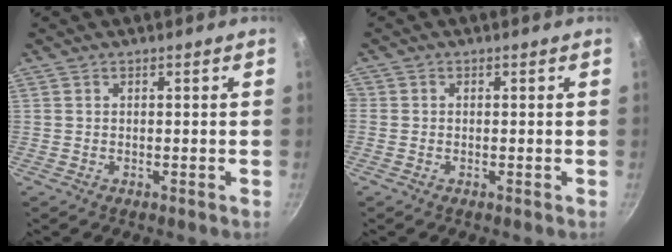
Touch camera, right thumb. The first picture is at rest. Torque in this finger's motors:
{"motor_torque": [-0.52, 0.86, 0.20, 0.05, 0.03]}